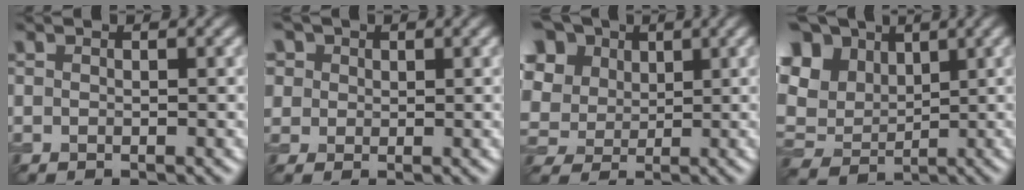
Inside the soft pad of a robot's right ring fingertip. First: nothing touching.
{"total": 5.8, "force": [3.0, 4.3, 2.3], "torque": [-0.065, 0.015, 0.038]}
{"total": 11.8, "force": [4.5, 9.3, 5.7], "torque": [-0.143, 0.028, 0.072]}
{"total": 16.0, "force": [4.3, 12.4, 9.2], "torque": [-0.201, 0.030, 0.061]}